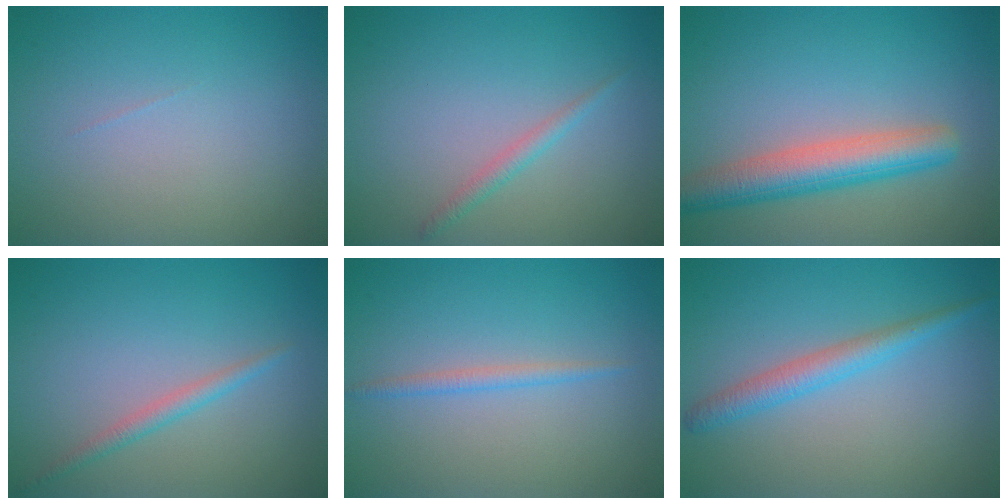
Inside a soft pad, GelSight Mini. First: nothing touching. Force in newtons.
{"total": 1.2, "press": 1.2, "slide": 0.0}
{"total": 5.4, "press": 5.4, "slide": 0.3}
{"total": 1.5, "press": 1.5, "slide": 0.1}
{"total": 1.2, "press": 1.2, "slide": 0.1}
{"total": 2.6, "press": 2.6, "slide": 0.0}